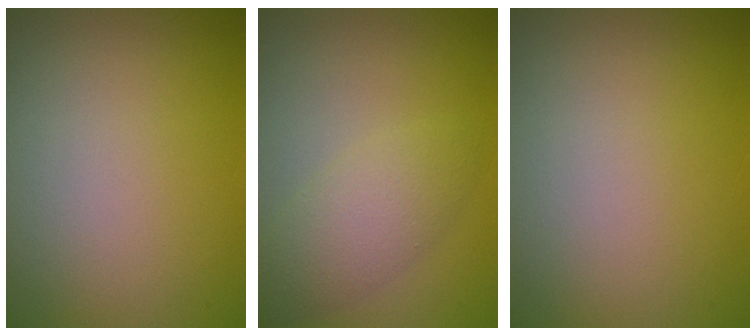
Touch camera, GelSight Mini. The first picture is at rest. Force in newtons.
{"total": 3.1, "press": 3.1, "slide": 0.1}
{"total": 0.0}